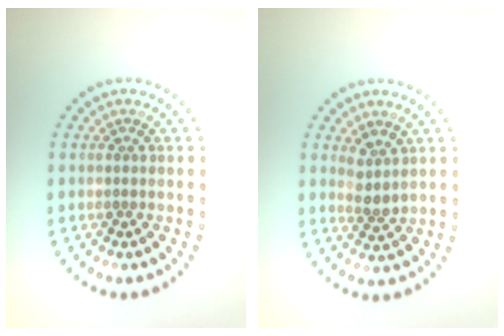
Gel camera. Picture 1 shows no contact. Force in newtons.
{"total": 2.0, "press": 1.6, "slide": 1.2}